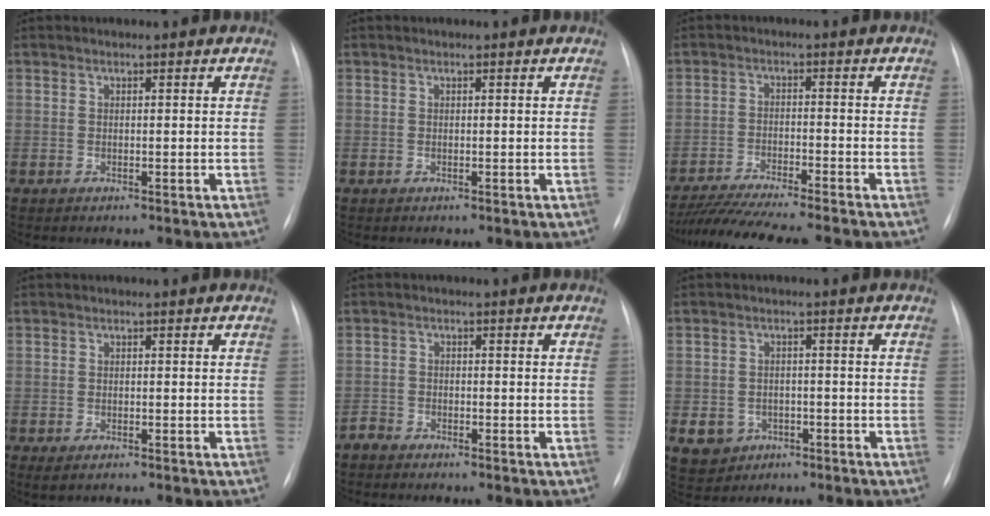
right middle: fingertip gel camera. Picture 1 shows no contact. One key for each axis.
{"total": 0.0}
{"total": 13.9, "fx": -12.3, "fy": 0.3, "fz": 6.5, "tx": -0.098, "ty": -0.020, "tz": -0.189}
{"total": 1.8, "fx": -1.3, "fy": 0.7, "fz": 1.1, "tx": -0.019, "ty": -0.003, "tz": -0.015}
{"total": 1.7, "fx": -1.6, "fy": 0.4, "fz": -0.2, "tx": 0.004, "ty": -0.003, "tz": -0.033}
{"total": 4.7, "fx": -2.0, "fy": 4.1, "fz": 1.1, "tx": -0.015, "ty": 0.006, "tz": -0.023}